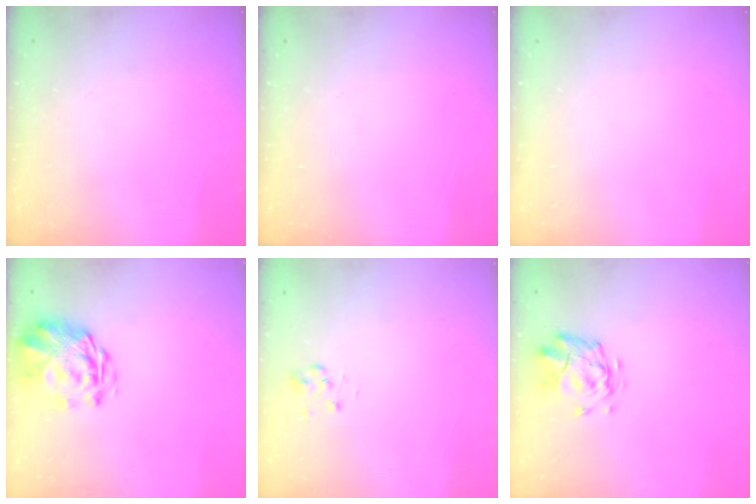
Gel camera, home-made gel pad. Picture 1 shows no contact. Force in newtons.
{"total": 0.0}
{"total": 0.0}
{"total": 3.1, "press": 2.7, "slide": 1.5}
{"total": 3.0, "press": 2.9, "slide": 0.8}
{"total": 2.8, "press": 2.4, "slide": 1.3}